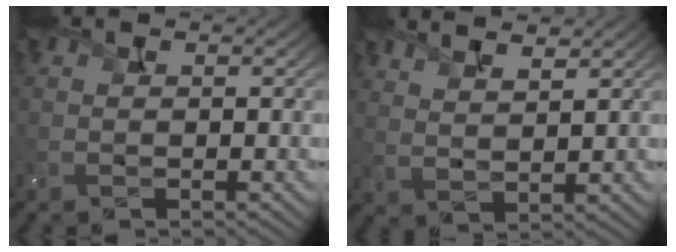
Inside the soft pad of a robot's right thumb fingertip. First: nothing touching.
{"total": 5.6, "force": [4.5, 1.3, 3.2], "torque": [-0.057, 0.006, 0.074]}